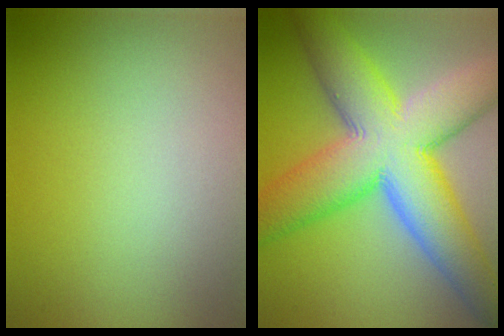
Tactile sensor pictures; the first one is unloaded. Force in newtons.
{"total": 13.8, "press": 13.8, "slide": 0.3}